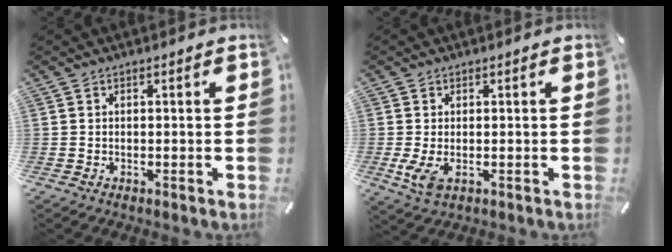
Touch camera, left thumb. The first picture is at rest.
{"total": 4.1, "force": [-0.7, 2.0, 3.5], "torque": [-0.077, -0.009, -0.016]}